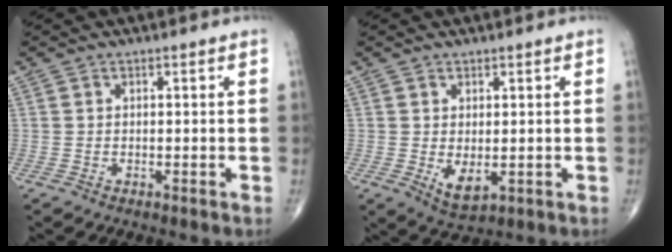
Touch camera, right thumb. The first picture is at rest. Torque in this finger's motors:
{"motor_torque": [-0.24, 0.20, 0.27, 0.23, 0.01]}